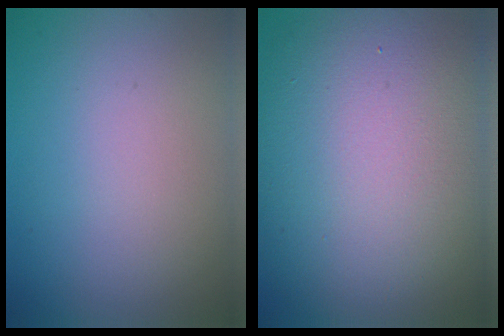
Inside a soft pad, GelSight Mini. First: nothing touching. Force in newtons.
{"total": 15.3, "press": 15.3, "slide": 0.8}